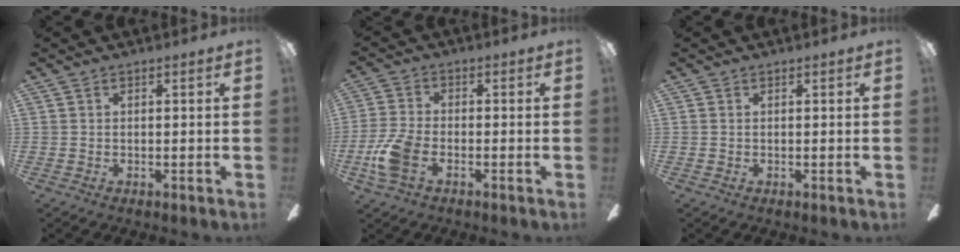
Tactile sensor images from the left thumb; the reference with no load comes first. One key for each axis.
{"total": 8.8, "fx": -3.1, "fy": 5.2, "fz": 6.4, "tx": -0.136, "ty": 0.008, "tz": -0.054}
{"total": 0.0}